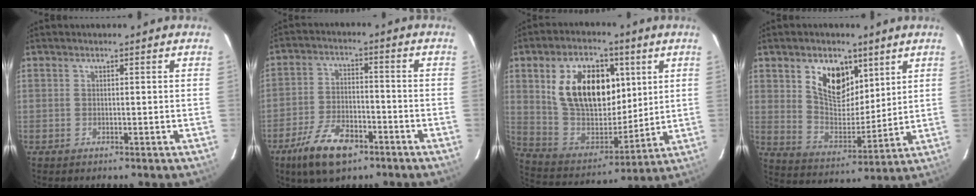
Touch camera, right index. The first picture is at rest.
{"total": 11.7, "force": [-7.3, 5.2, 7.5], "torque": [-0.172, -0.010, -0.130]}
{"total": 20.1, "force": [5.9, 11.9, 15.0], "torque": [-0.281, 0.010, 0.119]}
{"total": 12.2, "force": [6.2, 7.4, 7.5], "torque": [-0.126, -0.001, 0.118]}